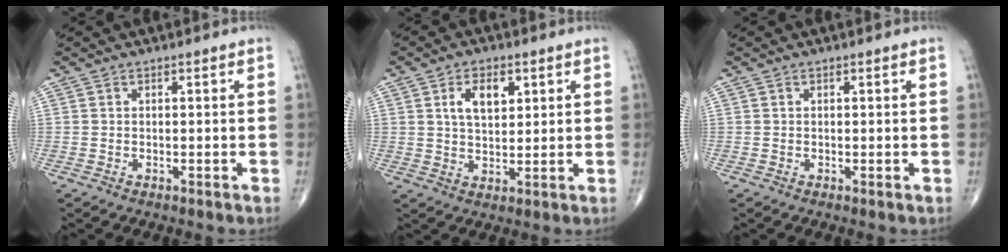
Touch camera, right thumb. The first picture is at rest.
{"total": 6.6, "force": [2.5, 3.7, 4.9], "torque": [-0.070, -0.010, 0.046]}
{"total": 0.0}